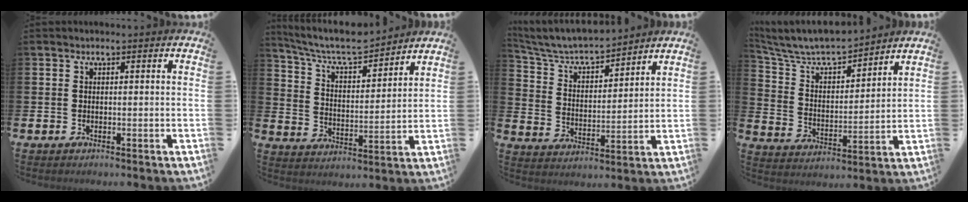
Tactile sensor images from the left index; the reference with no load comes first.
{"total": 7.5, "force": [6.8, 1.6, 2.6], "torque": [-0.083, -0.043, 0.117]}
{"total": 6.2, "force": [5.7, 1.3, 1.8], "torque": [-0.067, -0.043, 0.095]}
{"total": 7.9, "force": [7.4, 1.4, 2.2], "torque": [-0.082, -0.054, 0.129]}